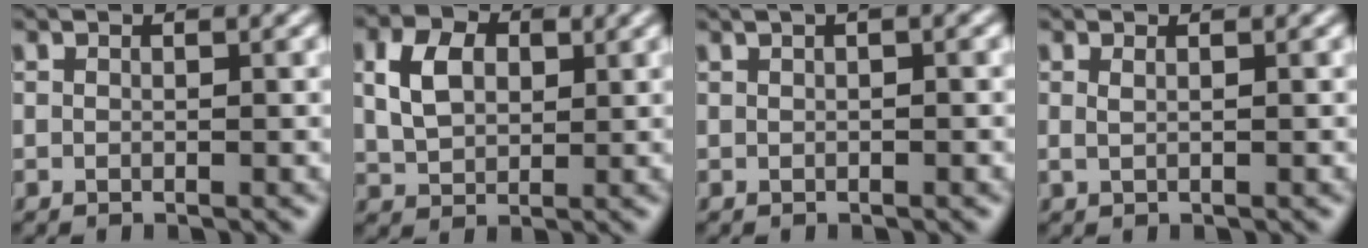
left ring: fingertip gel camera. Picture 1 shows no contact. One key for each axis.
{"total": 4.6, "fx": 1.4, "fy": 3.3, "fz": 2.9, "tx": -0.065, "ty": 0.005, "tz": 0.025}
{"total": 2.7, "fx": 1.3, "fy": 1.0, "fz": 2.2, "tx": -0.018, "ty": 0.010, "tz": 0.004}
{"total": 0.8, "fx": 0.4, "fy": 0.3, "fz": 0.7, "tx": -0.011, "ty": -0.002, "tz": 0.002}